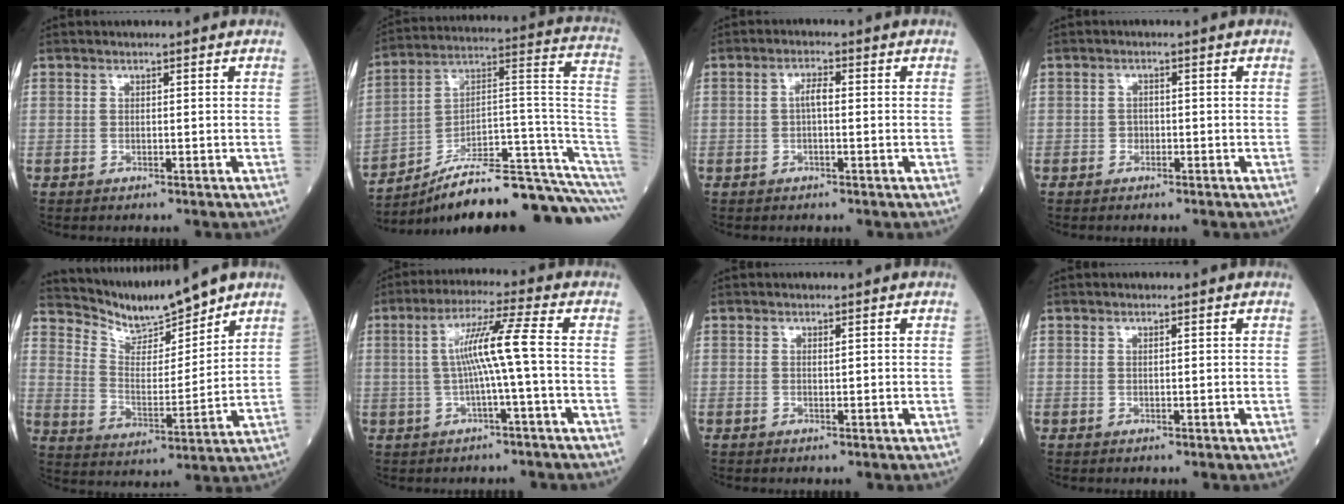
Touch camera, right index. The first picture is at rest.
{"total": 23.9, "force": [-19.4, 0.6, 14.0], "torque": [-0.121, 0.049, -0.296]}
{"total": 2.4, "force": [0.1, 0.8, 2.3], "torque": [-0.050, 0.006, 0.002]}
{"total": 1.2, "force": [-0.5, 1.0, 0.4], "torque": [-0.012, 0.004, -0.007]}
{"total": 10.2, "force": [9.8, 0.9, 2.4], "torque": [-0.057, 0.003, 0.197]}
{"total": 8.2, "force": [-0.3, -0.8, 8.1], "torque": [-0.154, 0.015, -0.004]}
{"total": 0.6, "force": [0.2, 0.1, 0.5], "torque": [-0.012, -0.002, 0.003]}
{"total": 0.6, "force": [0.2, 0.2, 0.6], "torque": [-0.016, 0.001, 0.006]}